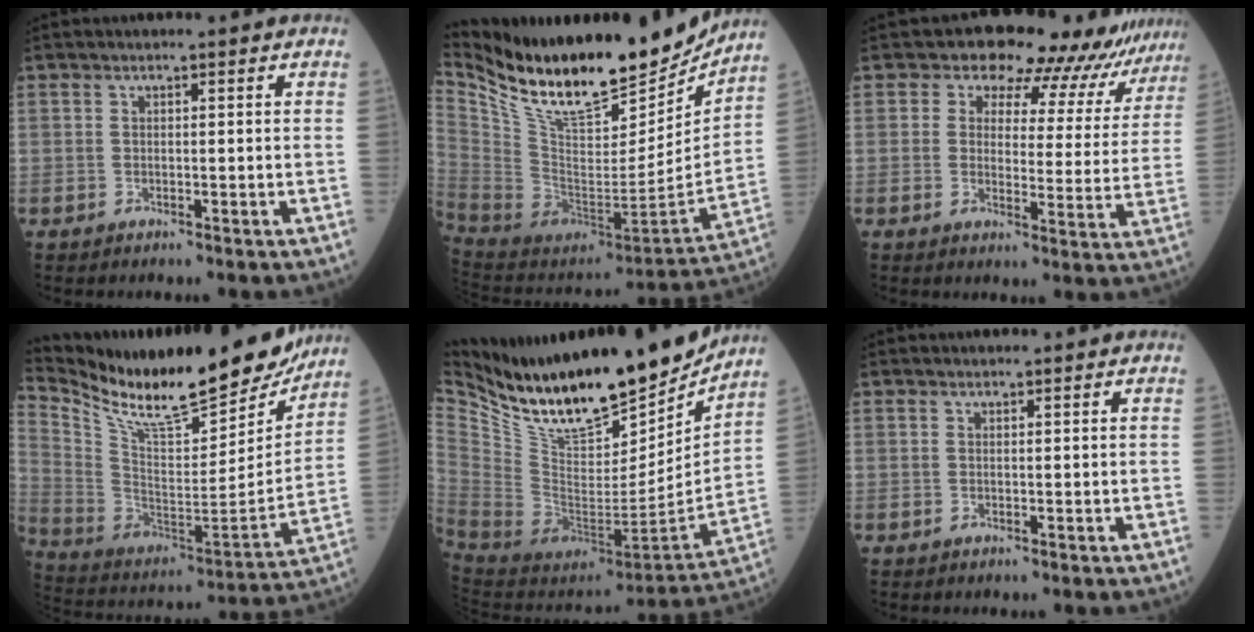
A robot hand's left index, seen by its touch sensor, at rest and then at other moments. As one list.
[{"total": 26.5, "force": [21.6, 7.4, 13.5], "torque": [-0.251, -0.030, 0.354]}, {"total": 13.1, "force": [12.2, 4.1, 2.6], "torque": [-0.010, -0.034, 0.113]}, {"total": 26.1, "force": [22.1, 5.1, 13.0], "torque": [-0.236, -0.044, 0.350]}, {"total": 25.6, "force": [21.1, 6.9, 12.8], "torque": [-0.229, -0.045, 0.353]}, {"total": 0.0}]